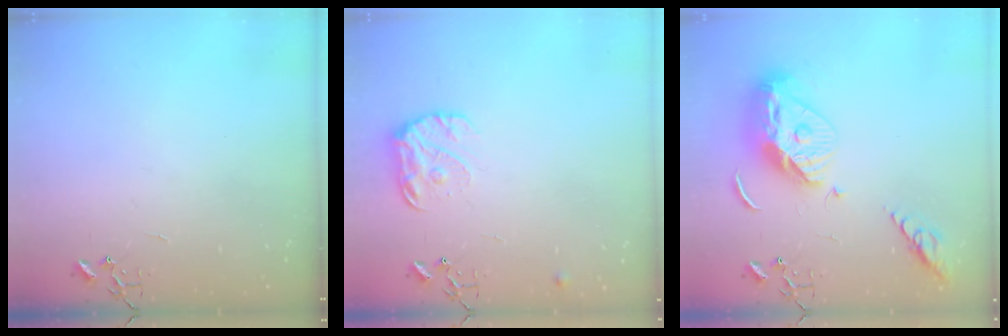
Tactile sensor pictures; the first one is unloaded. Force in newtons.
{"total": 11.5, "press": 11.5, "slide": 0.6}
{"total": 15.9, "press": 15.8, "slide": 1.5}